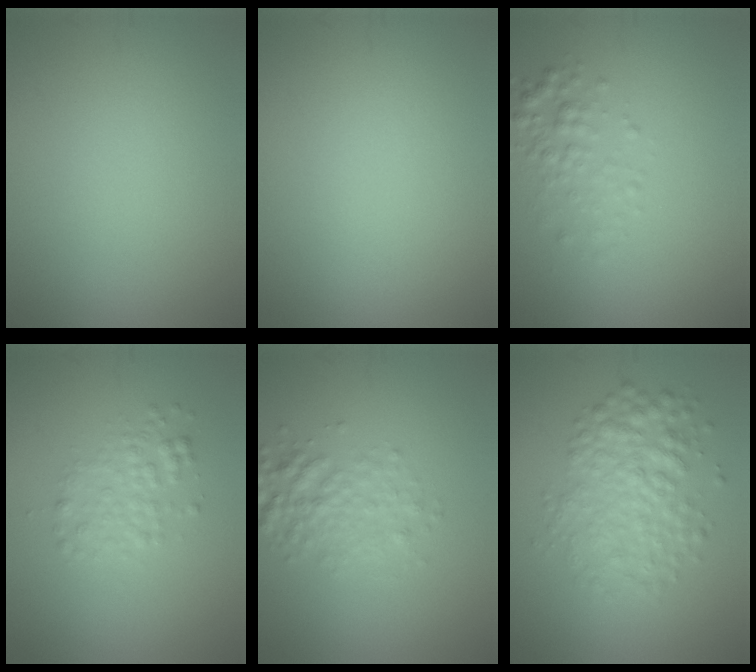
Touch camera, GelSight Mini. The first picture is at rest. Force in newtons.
{"total": 0.0}
{"total": 2.3, "press": 2.3, "slide": 0.1}
{"total": 2.2, "press": 2.2, "slide": 0.0}
{"total": 3.0, "press": 3.0, "slide": 0.1}
{"total": 4.6, "press": 4.6, "slide": 0.0}